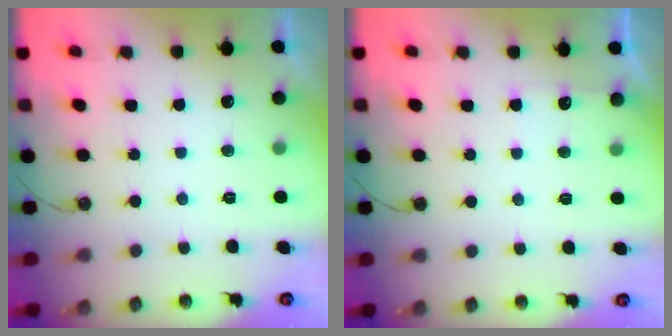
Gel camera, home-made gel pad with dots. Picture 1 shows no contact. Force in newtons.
{"total": 3.8, "press": 3.8, "slide": 0.3}